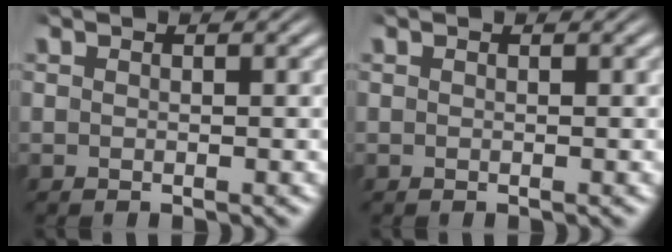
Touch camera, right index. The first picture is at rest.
{"total": 0.0}